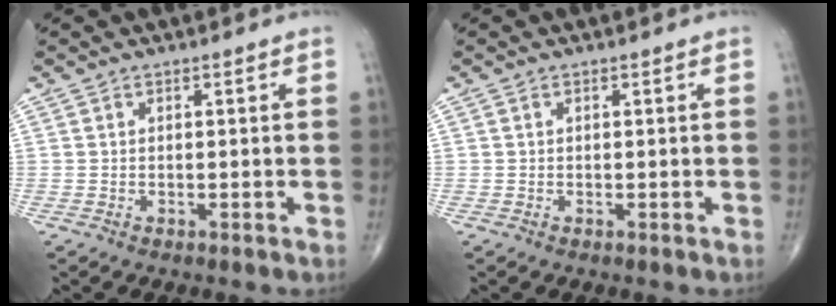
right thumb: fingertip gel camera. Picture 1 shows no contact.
{"total": 0.0}